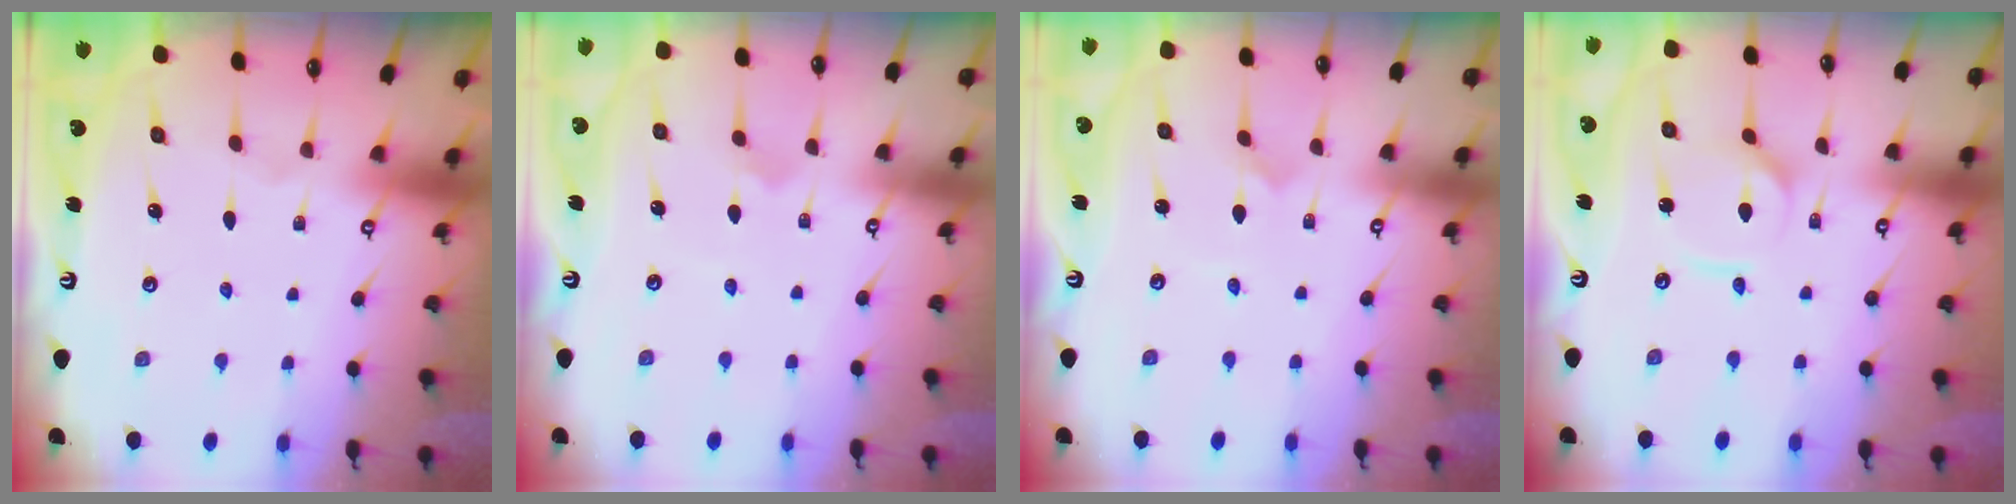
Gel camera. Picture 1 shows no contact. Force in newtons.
{"total": 3.8, "press": 3.8, "slide": 0.5}
{"total": 1.2, "press": 1.2, "slide": 0.0}
{"total": 3.8, "press": 3.8, "slide": 0.5}